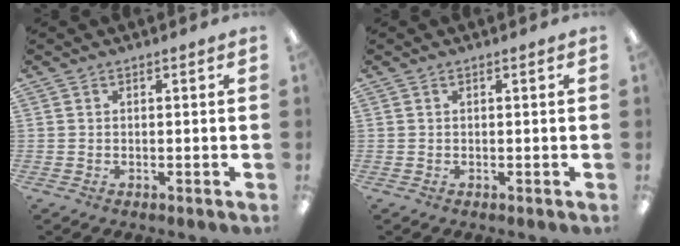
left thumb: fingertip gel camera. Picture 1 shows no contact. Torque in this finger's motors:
{"motor_torque": [0.00, 0.00, -0.01, 0.00, 0.02]}